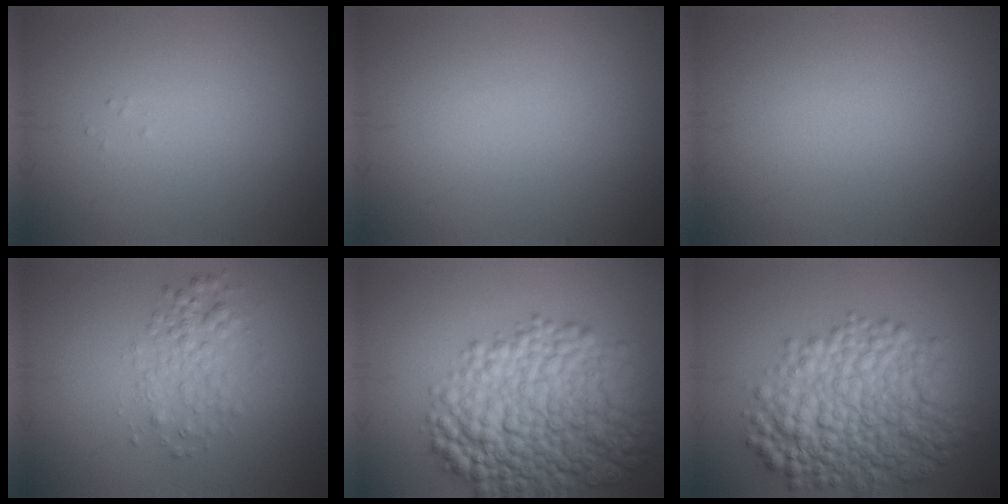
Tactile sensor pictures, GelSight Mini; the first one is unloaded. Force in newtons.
{"total": 0.0}
{"total": 0.0}
{"total": 2.6, "press": 2.6, "slide": 0.1}
{"total": 11.7, "press": 11.7, "slide": 0.2}
{"total": 9.7, "press": 9.7, "slide": 0.1}